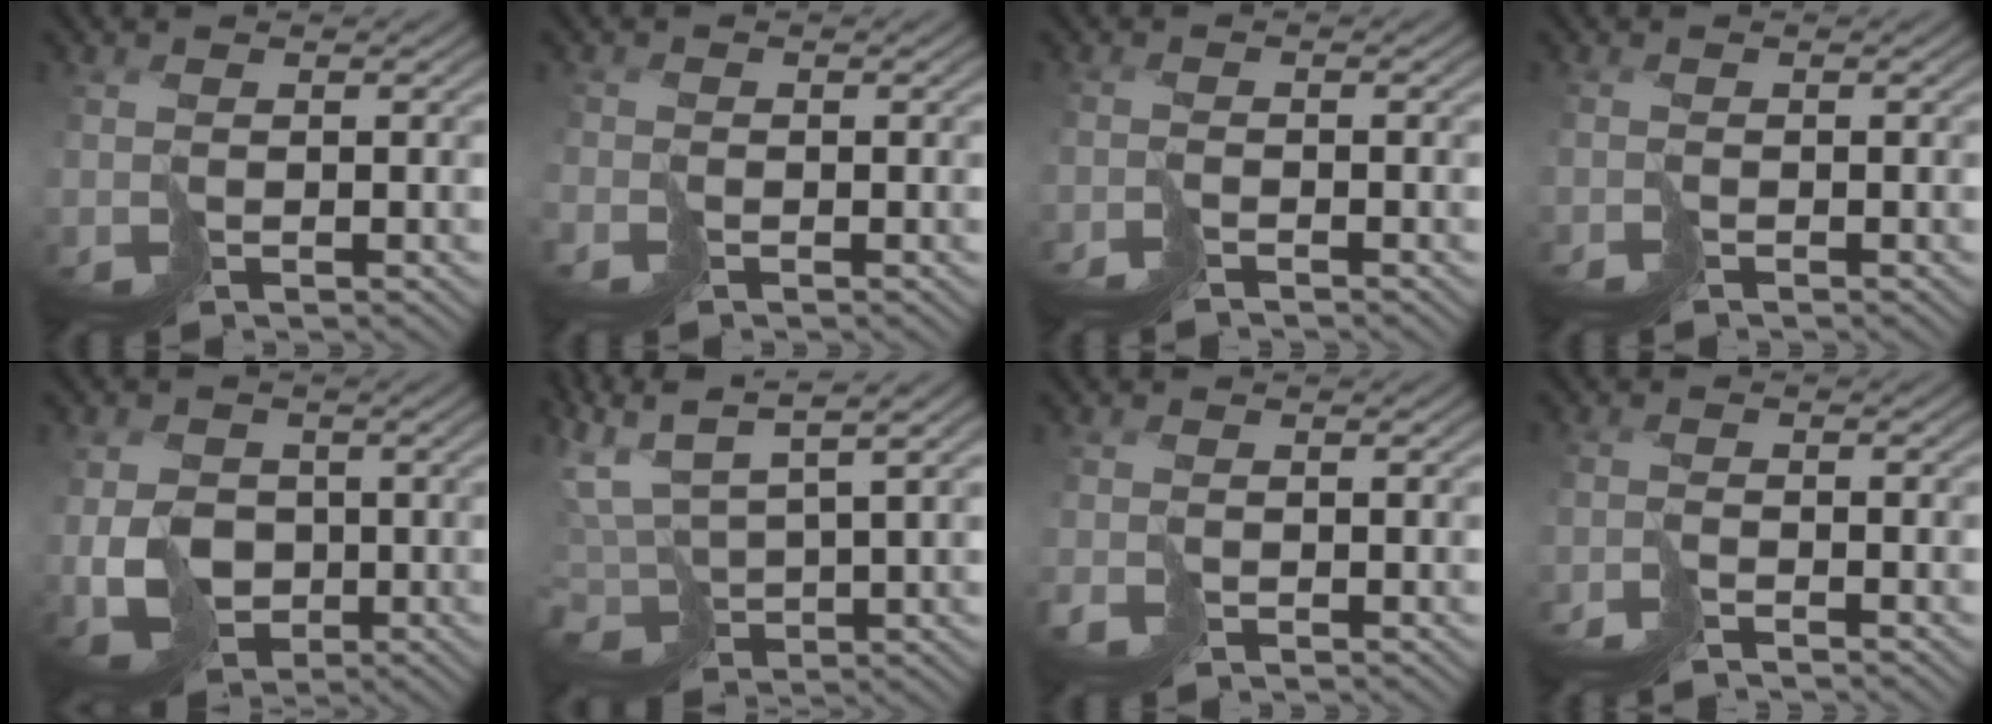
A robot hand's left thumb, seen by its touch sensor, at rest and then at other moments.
{"total": 1.6, "force": [-1.3, 0.9, 0.3], "torque": [-0.014, -0.008, -0.030]}
{"total": 1.6, "force": [-1.5, 0.2, 0.5], "torque": [-0.012, -0.004, -0.036]}
{"total": 0.7, "force": [-0.7, 0.0, 0.0], "torque": [-0.003, -0.003, -0.019]}
{"total": 5.1, "force": [-0.1, 4.6, 2.2], "torque": [-0.054, -0.016, 0.002]}
{"total": 7.5, "force": [5.2, 2.3, 4.8], "torque": [-0.123, 0.023, 0.107]}
{"total": 1.3, "force": [-1.1, 0.6, 0.2], "torque": [-0.012, -0.007, -0.027]}
{"total": 2.3, "force": [-2.1, 0.4, 0.9], "torque": [-0.020, -0.005, -0.049]}